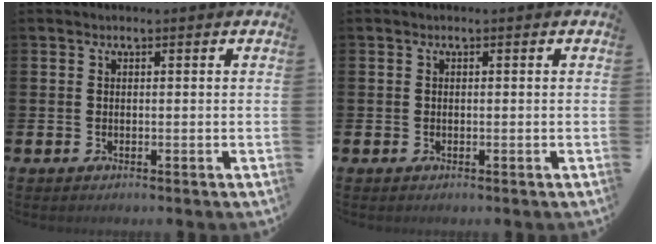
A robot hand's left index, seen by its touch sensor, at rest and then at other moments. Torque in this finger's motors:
{"motor_torque": [0.20, -0.11, -0.04, 0.01]}